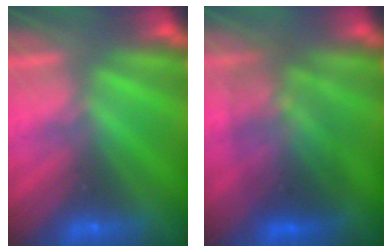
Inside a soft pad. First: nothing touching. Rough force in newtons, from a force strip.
{"total": 3.7}